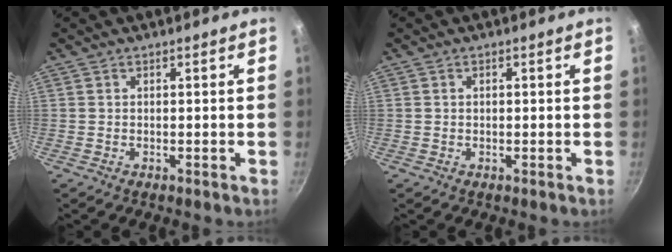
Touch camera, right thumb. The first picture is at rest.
{"total": 0.6, "force": [0.0, 0.5, 0.3], "torque": [-0.004, 0.004, 0.001]}